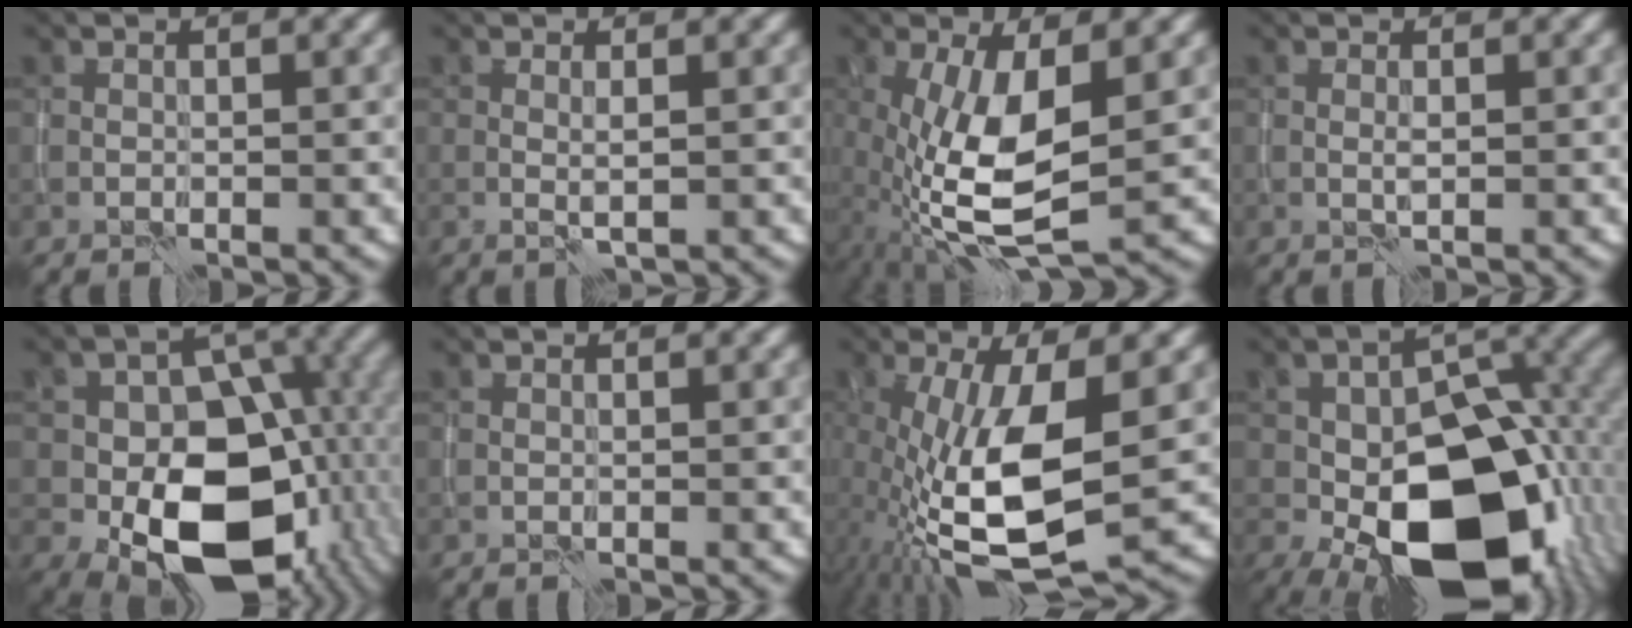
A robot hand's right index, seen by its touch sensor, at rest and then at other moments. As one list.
[{"total": 1.0, "force": [0.1, -0.1, 1.0], "torque": [-0.020, -0.004, 0.001]}, {"total": 9.3, "force": [-1.3, 3.4, 8.6], "torque": [-0.188, -0.016, -0.023]}, {"total": 0.6, "force": [0.0, 0.0, 0.6], "torque": [-0.014, -0.001, 0.000]}, {"total": 15.9, "force": [-3.9, 10.8, 11.0], "torque": [-0.156, -0.022, -0.050]}, {"total": 0.0}, {"total": 13.1, "force": [-2.2, 5.1, 11.8], "torque": [-0.235, -0.029, -0.035]}, {"total": 17.7, "force": [-5.6, 10.9, 12.8], "torque": [-0.173, -0.025, -0.070]}]